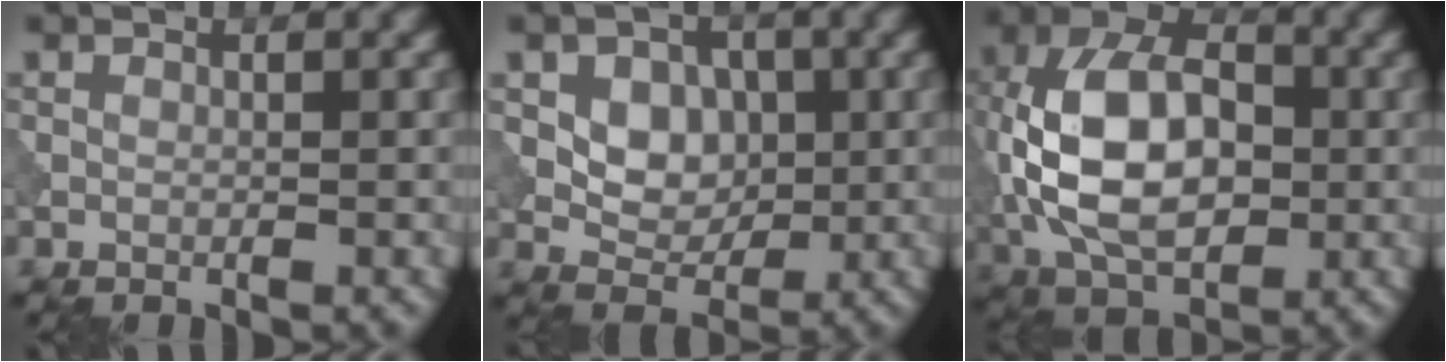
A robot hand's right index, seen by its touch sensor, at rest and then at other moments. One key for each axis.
{"total": 4.3, "fx": 0.5, "fy": 3.3, "fz": 2.8, "tx": -0.044, "ty": -0.005, "tz": 0.003}
{"total": 11.9, "fx": -0.6, "fy": 7.6, "fz": 9.2, "tx": -0.182, "ty": 0.014, "tz": -0.025}